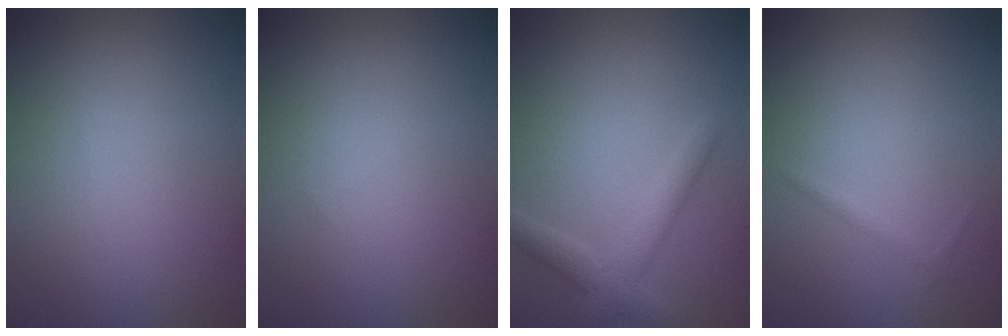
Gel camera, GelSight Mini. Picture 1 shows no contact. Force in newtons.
{"total": 0.0}
{"total": 3.1, "press": 3.1, "slide": 0.2}
{"total": 0.5, "press": 0.5, "slide": 0.0}